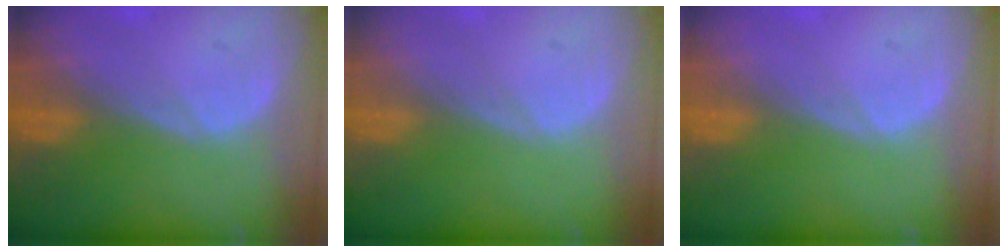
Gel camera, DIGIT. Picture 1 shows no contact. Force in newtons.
{"total": 0.0}
{"total": 0.0}